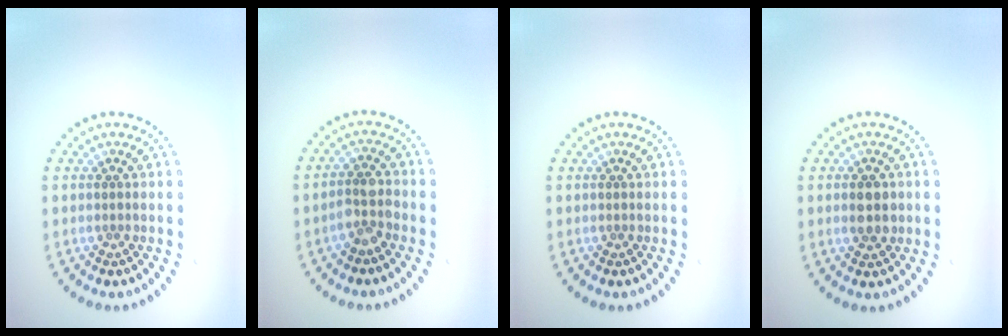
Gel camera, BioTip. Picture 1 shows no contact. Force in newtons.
{"total": 2.3, "press": 2.1, "slide": 1.1}
{"total": 0.0}
{"total": 2.3, "press": 2.3, "slide": 0.1}